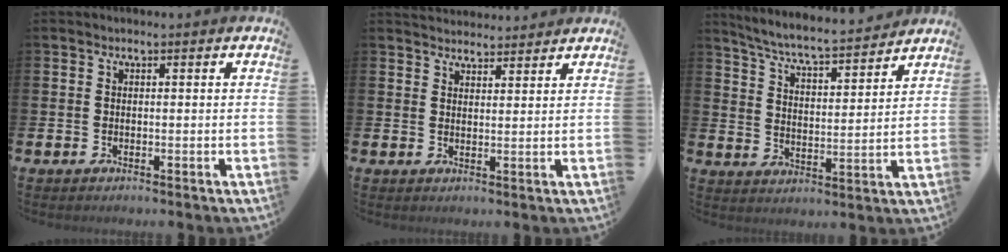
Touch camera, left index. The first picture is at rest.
{"total": 3.0, "force": [3.0, 0.7, -0.1], "torque": [-0.006, -0.013, 0.056]}
{"total": 6.4, "force": [6.0, 0.4, 2.0], "torque": [-0.070, -0.044, 0.102]}